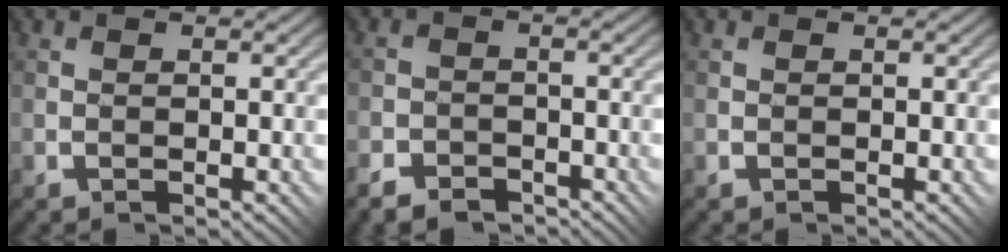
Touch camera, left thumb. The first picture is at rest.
{"total": 3.4, "force": [-2.9, 1.5, 0.8], "torque": [-0.015, 0.003, -0.061]}
{"total": 0.0}